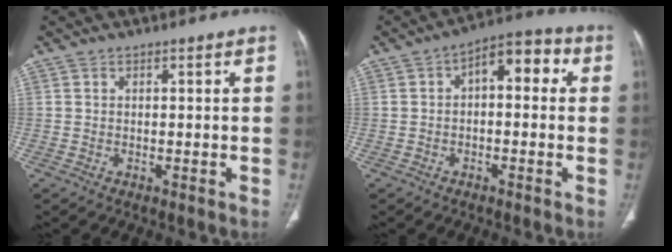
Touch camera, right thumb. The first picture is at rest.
{"total": 8.2, "force": [1.2, 4.4, 6.8], "torque": [-0.067, 0.029, 0.005]}